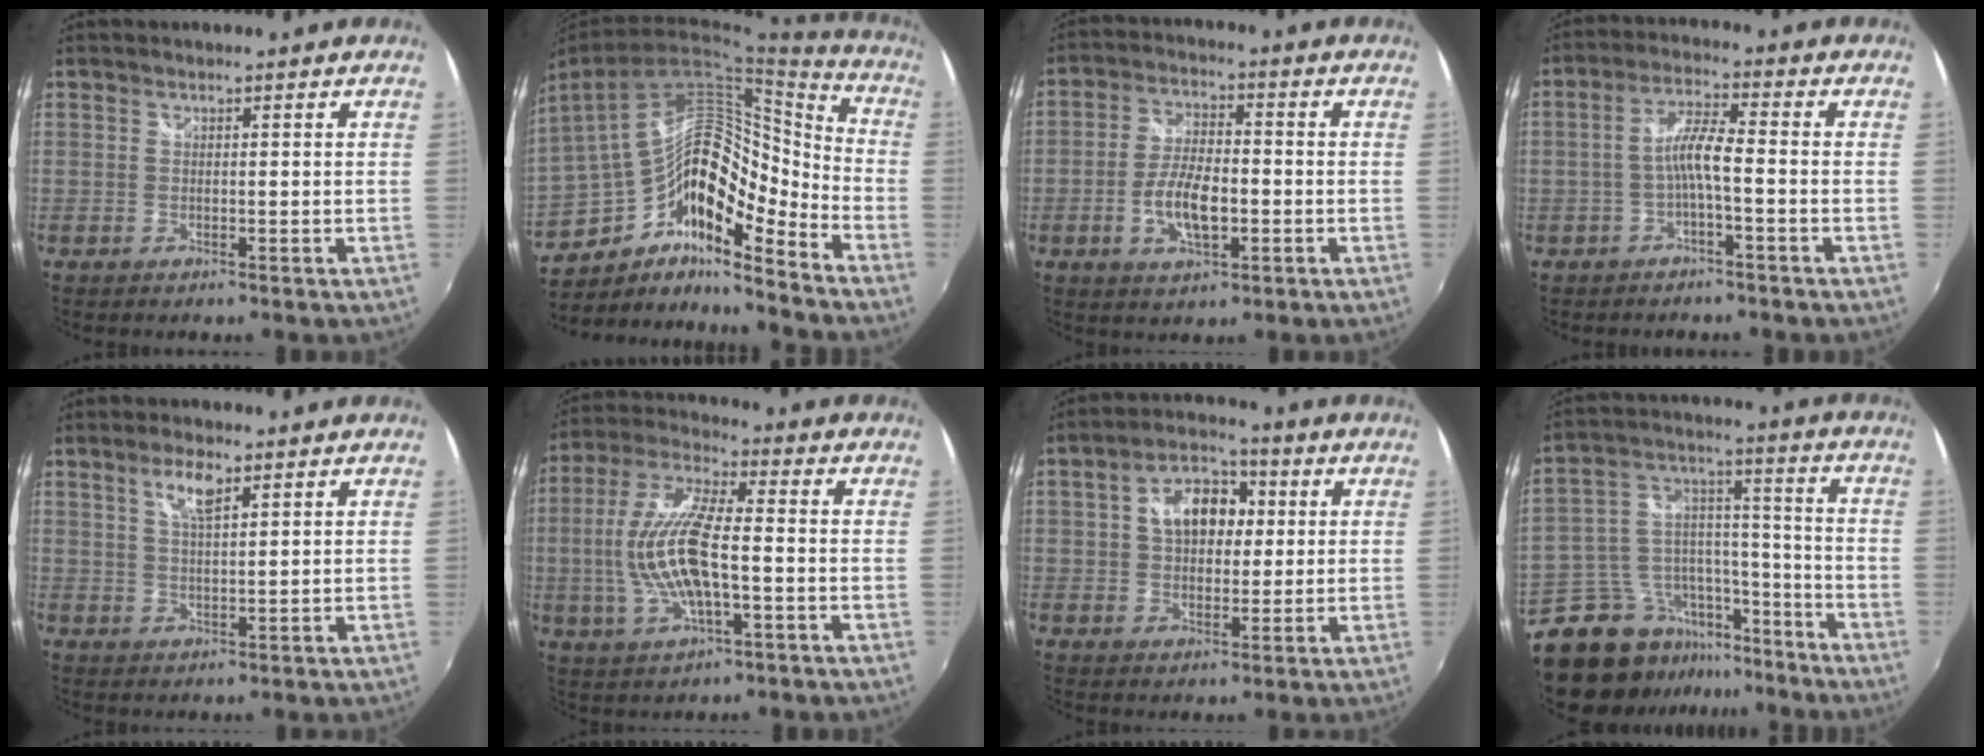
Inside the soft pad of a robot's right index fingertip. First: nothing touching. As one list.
[{"total": 19.4, "force": [-8.6, 9.7, 14.5], "torque": [-0.260, 0.010, -0.160]}, {"total": 8.3, "force": [-2.4, 3.7, 7.1], "torque": [-0.143, 0.000, -0.039]}, {"total": 4.9, "force": [-2.0, 0.3, 4.5], "torque": [-0.096, 0.010, -0.035]}, {"total": 4.6, "force": [2.6, 1.2, 3.5], "torque": [-0.063, 0.004, 0.050]}, {"total": 14.4, "force": [-2.0, 4.6, 13.4], "torque": [-0.271, -0.002, -0.035]}, {"total": 10.2, "force": [2.1, 6.7, 7.3], "torque": [-0.126, 0.026, 0.032]}, {"total": 17.9, "force": [-13.6, 10.2, 5.5], "torque": [-0.124, 0.055, -0.207]}]